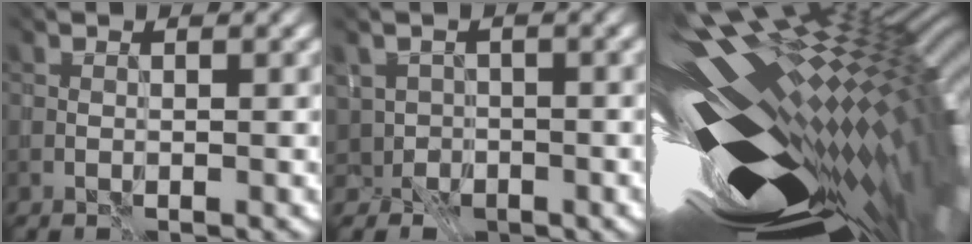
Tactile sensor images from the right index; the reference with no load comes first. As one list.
[{"total": 3.5, "force": [-1.1, 3.4, 0.2], "torque": [0.012, 0.004, -0.023]}, {"total": 18.7, "force": [0.4, 7.6, 17.1], "torque": [-0.275, -0.009, 0.055]}]